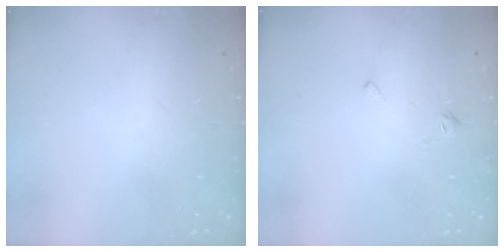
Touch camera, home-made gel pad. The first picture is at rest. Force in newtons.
{"total": 2.7, "press": 2.7, "slide": 0.5}